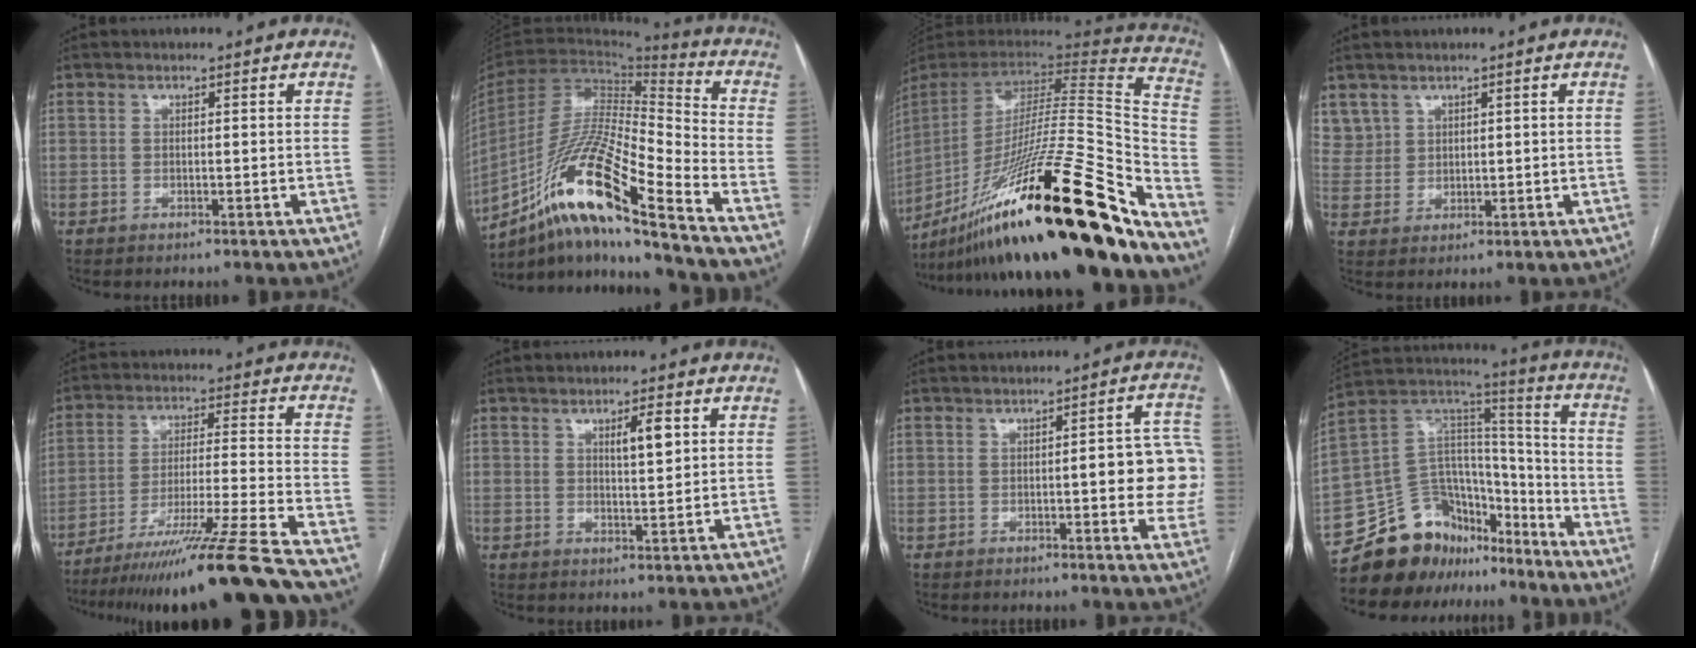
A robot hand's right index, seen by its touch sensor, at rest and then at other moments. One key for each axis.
{"total": 19.9, "fx": -12.9, "fy": 0.6, "fz": 15.2, "tx": -0.309, "ty": -0.020, "tz": -0.240}
{"total": 44.2, "fx": -29.8, "fy": 4.0, "fz": 32.4, "tx": -0.469, "ty": -0.073, "tz": -0.463}
{"total": 4.6, "fx": 3.1, "fy": 3.3, "fz": 0.1, "tx": 0.002, "ty": 0.007, "tz": 0.069}
{"total": 21.7, "fx": -18.1, "fy": -3.1, "fz": 11.6, "tx": -0.155, "ty": -0.040, "tz": -0.290}
{"total": 3.7, "fx": 1.4, "fy": 0.8, "fz": 3.3, "tx": -0.053, "ty": 0.000, "tz": 0.023}
{"total": 9.1, "fx": -0.7, "fy": 2.4, "fz": 8.8, "tx": -0.087, "ty": 0.015, "tz": -0.011}
{"total": 17.7, "fx": -14.7, "fy": 9.0, "fz": 4.4, "tx": -0.071, "ty": 0.089, "tz": -0.249}